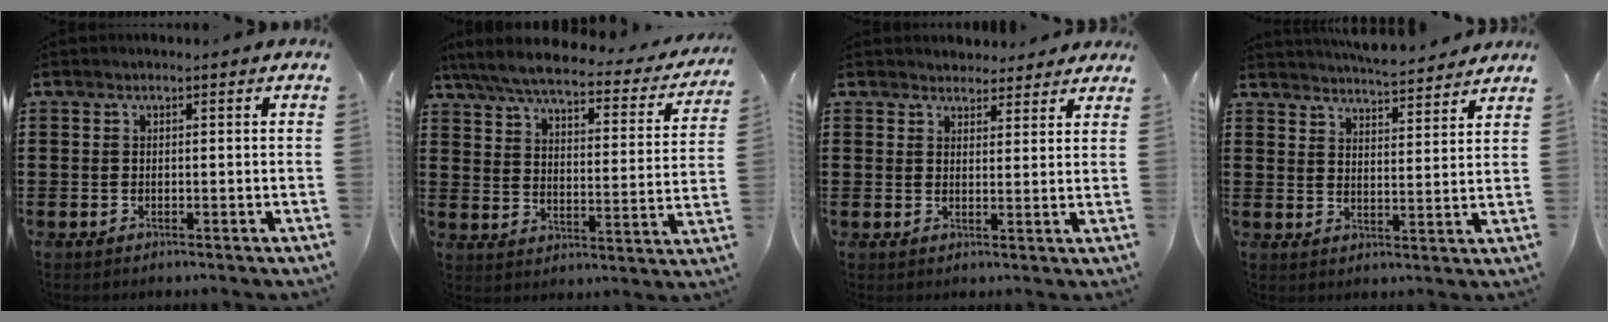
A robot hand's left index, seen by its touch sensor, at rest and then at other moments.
{"total": 6.2, "force": [5.4, 0.5, 2.9], "torque": [-0.082, -0.035, 0.090]}
{"total": 3.1, "force": [2.9, 1.1, -0.2], "torque": [0.001, -0.007, 0.054]}
{"total": 4.7, "force": [4.6, -0.2, 0.6], "torque": [-0.021, -0.027, 0.081]}